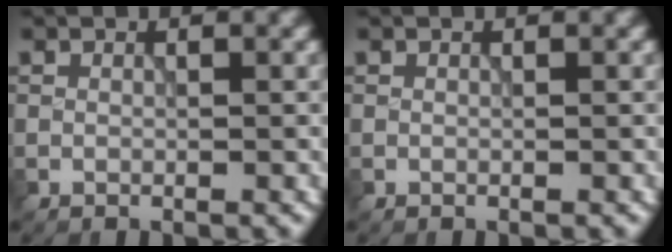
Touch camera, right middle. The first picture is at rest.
{"total": 0.0}